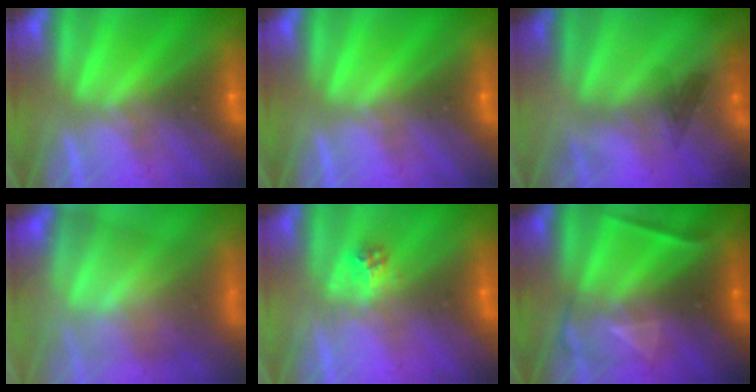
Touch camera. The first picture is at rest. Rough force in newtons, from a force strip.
{"total": 0.0}
{"total": 2.2}
{"total": 9.5}
{"total": 2.2}
{"total": 2.2}